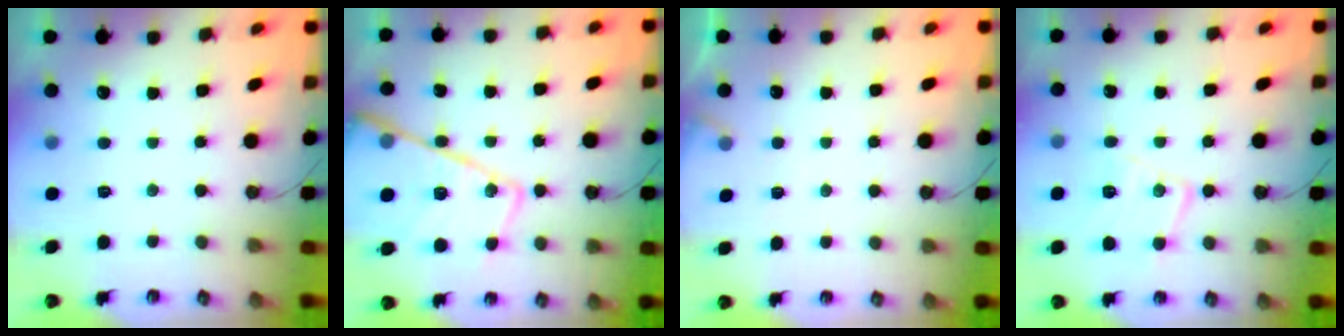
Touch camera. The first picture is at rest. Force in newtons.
{"total": 26.2, "press": 26.0, "slide": 2.9}
{"total": 4.4, "press": 4.4, "slide": 0.6}
{"total": 12.9, "press": 12.9, "slide": 0.4}